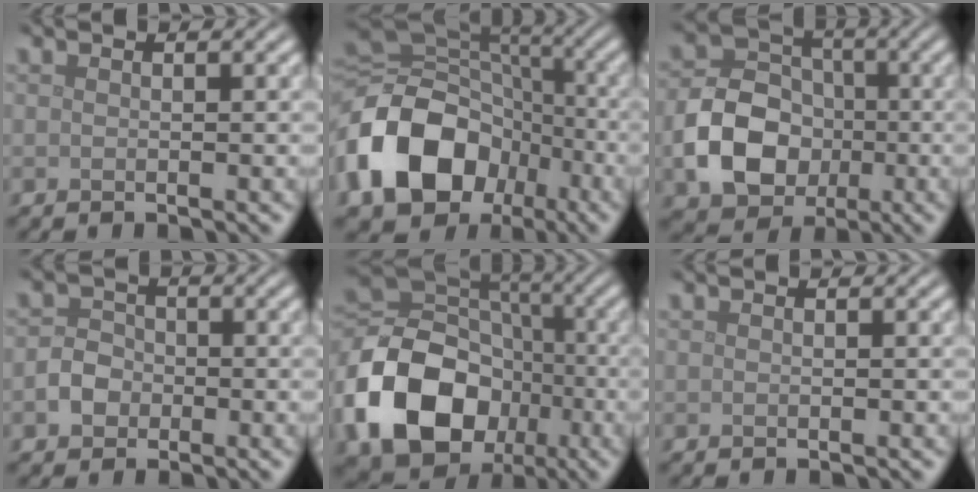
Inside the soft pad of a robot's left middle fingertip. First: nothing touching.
{"total": 16.0, "force": [-5.7, 12.2, 8.6], "torque": [-0.205, -0.027, -0.108]}
{"total": 7.6, "force": [-2.0, 5.9, 4.3], "torque": [-0.076, -0.003, -0.042]}
{"total": 2.3, "force": [-0.9, 1.9, 1.0], "torque": [-0.013, 0.004, -0.022]}
{"total": 13.7, "force": [-4.5, 10.5, 7.5], "torque": [-0.167, -0.007, -0.088]}
{"total": 0.0}